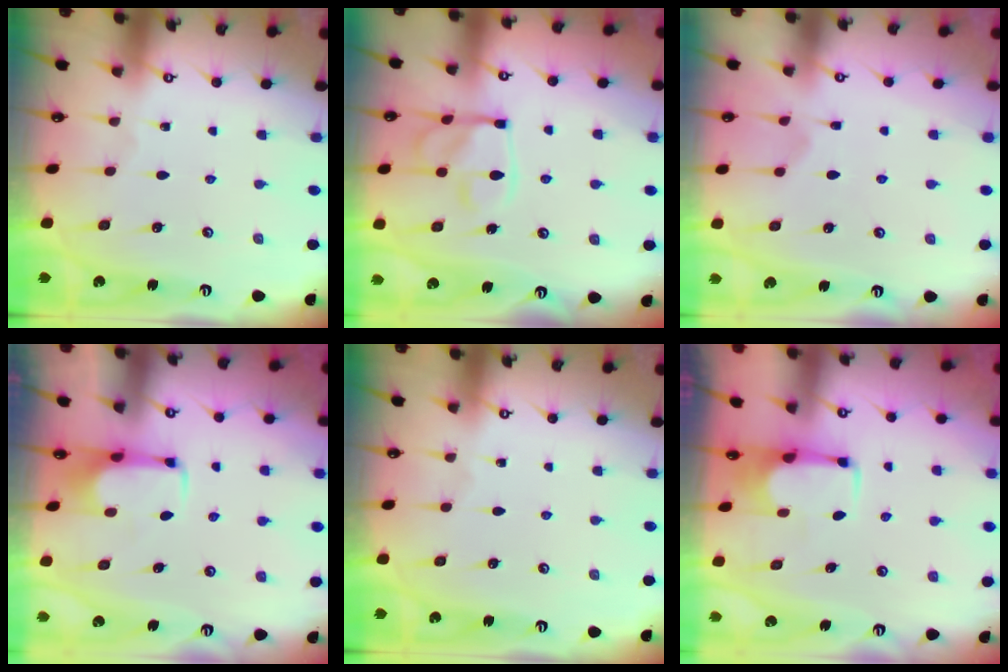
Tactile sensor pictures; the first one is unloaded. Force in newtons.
{"total": 14.3, "press": 14.2, "slide": 1.6}
{"total": 2.9, "press": 2.6, "slide": 1.3}
{"total": 1.9, "press": 1.9, "slide": 0.3}
{"total": 0.0}
{"total": 1.7, "press": 1.6, "slide": 0.7}